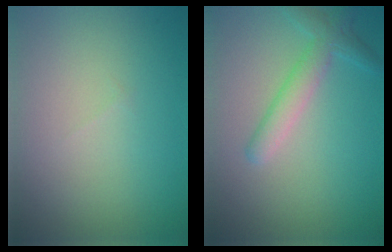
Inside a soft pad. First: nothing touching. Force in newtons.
{"total": 2.8, "press": 2.8, "slide": 0.1}